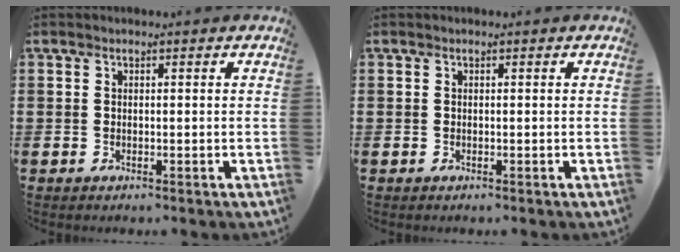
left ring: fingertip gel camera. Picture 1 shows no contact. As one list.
[{"total": 0.0}]